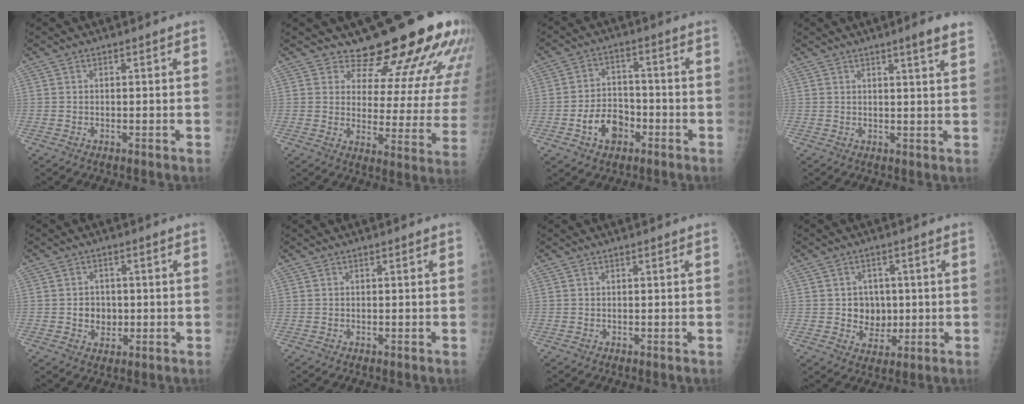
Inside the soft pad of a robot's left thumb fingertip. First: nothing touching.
{"total": 18.6, "force": [15.5, 6.3, 8.0], "torque": [-0.062, -0.108, 0.189]}
{"total": 8.2, "force": [-3.5, 5.8, 4.5], "torque": [-0.055, 0.028, -0.059]}
{"total": 4.6, "force": [3.1, -0.1, 3.3], "torque": [-0.044, -0.014, 0.041]}
{"total": 4.1, "force": [-0.4, 3.6, 2.0], "torque": [-0.009, 0.006, -0.002]}
{"total": 0.0}
{"total": 0.0}
{"total": 6.1, "force": [0.2, 5.4, 2.8], "torque": [-0.007, 0.002, 0.008]}